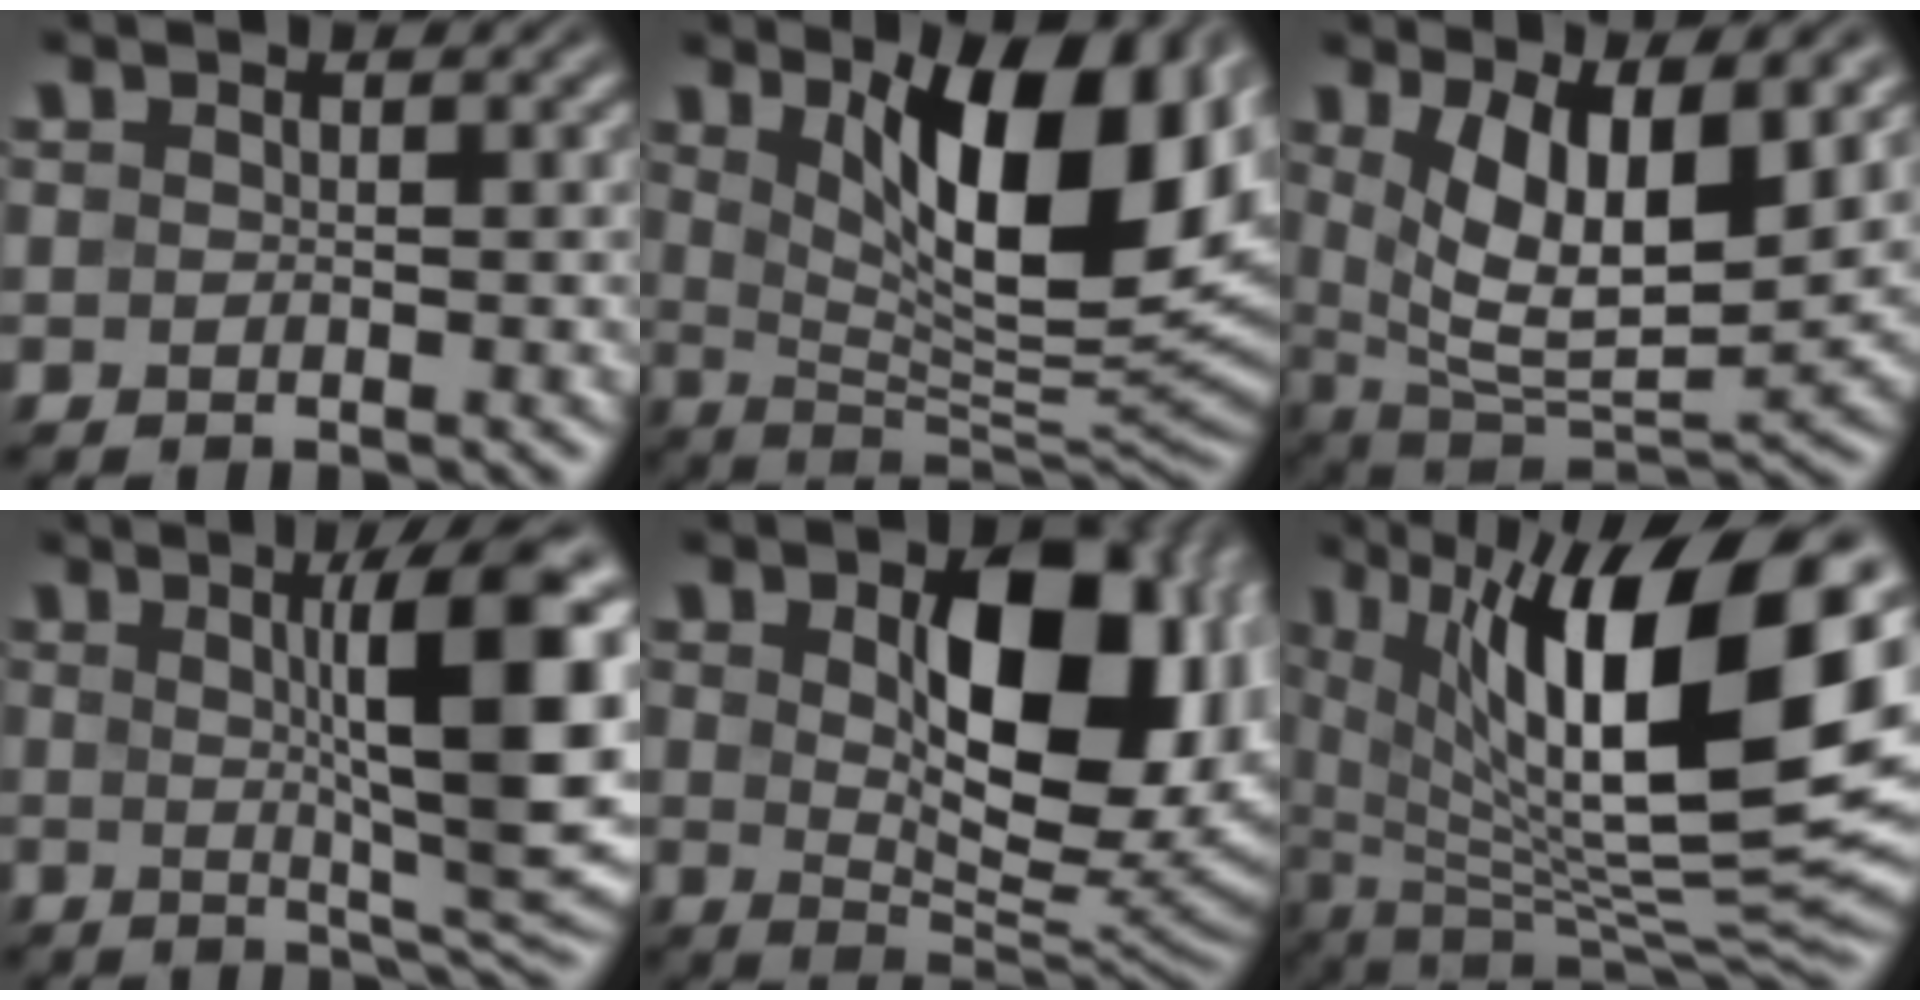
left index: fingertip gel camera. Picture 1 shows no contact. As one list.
[{"total": 13.5, "force": [4.5, 5.1, 11.6], "torque": [-0.166, -0.005, 0.074]}, {"total": 9.3, "force": [2.7, 3.7, 8.1], "torque": [-0.151, -0.021, 0.052]}, {"total": 11.3, "force": [2.0, 2.2, 10.9], "torque": [-0.134, 0.004, 0.030]}, {"total": 12.6, "force": [2.4, 7.0, 10.2], "torque": [-0.139, -0.011, 0.049]}, {"total": 16.6, "force": [5.4, 6.2, 14.5], "torque": [-0.235, -0.004, 0.087]}]